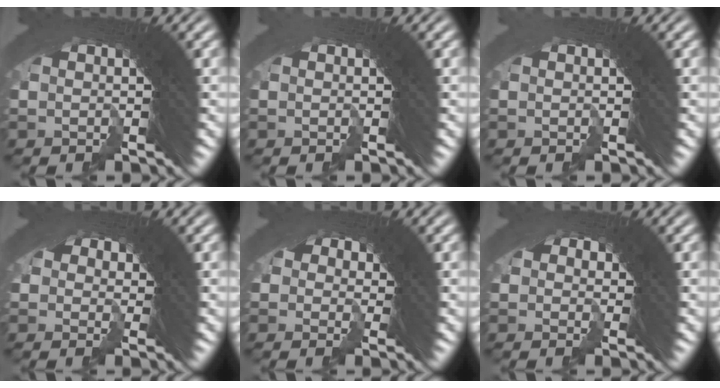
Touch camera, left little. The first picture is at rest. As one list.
[{"total": 1.7, "force": [-0.4, -1.0, -1.3], "torque": [0.020, -0.006, -0.003]}, {"total": 1.5, "force": [-0.4, -0.9, -1.2], "torque": [0.020, -0.005, -0.003]}, {"total": 3.5, "force": [-1.5, 3.2, -0.1], "torque": [-0.013, -0.028, -0.013]}, {"total": 3.5, "force": [-1.2, 3.3, -0.1], "torque": [-0.009, -0.022, -0.010]}, {"total": 3.1, "force": [-1.4, 2.7, -0.6], "torque": [0.003, -0.018, -0.017]}]